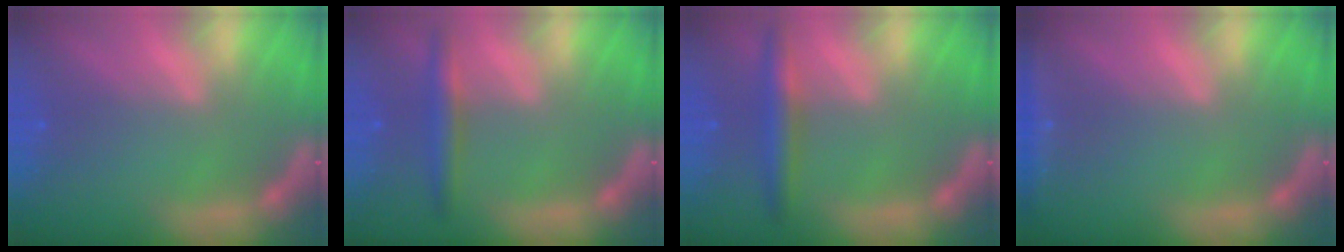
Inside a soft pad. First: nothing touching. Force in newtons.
{"total": 3.0}
{"total": 3.5}
{"total": 2.4}